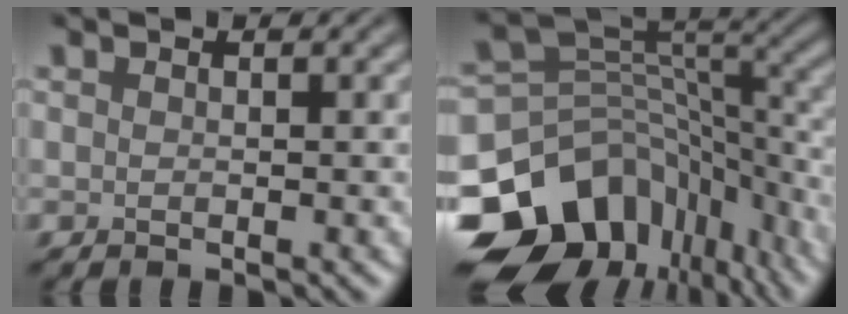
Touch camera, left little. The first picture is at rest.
{"total": 14.8, "force": [-8.6, 10.1, 6.7], "torque": [-0.161, 0.009, -0.131]}